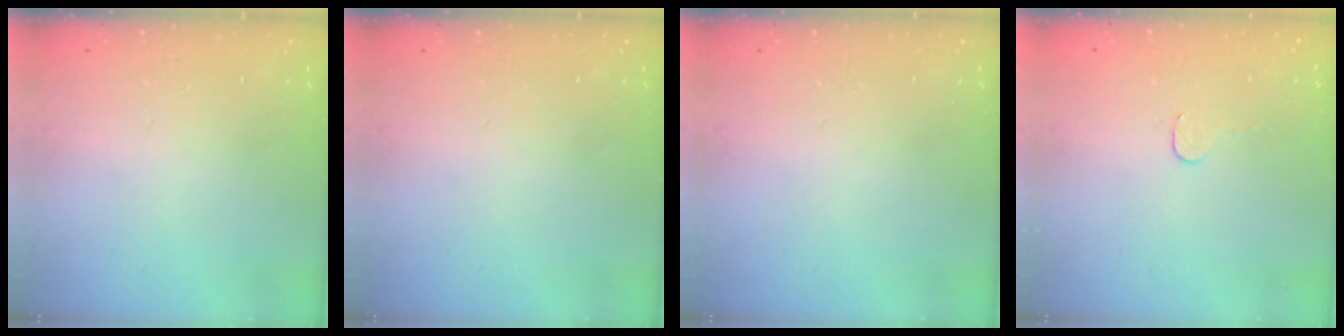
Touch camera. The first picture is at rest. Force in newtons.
{"total": 0.0}
{"total": 0.0}
{"total": 2.8, "press": 2.8, "slide": 0.2}